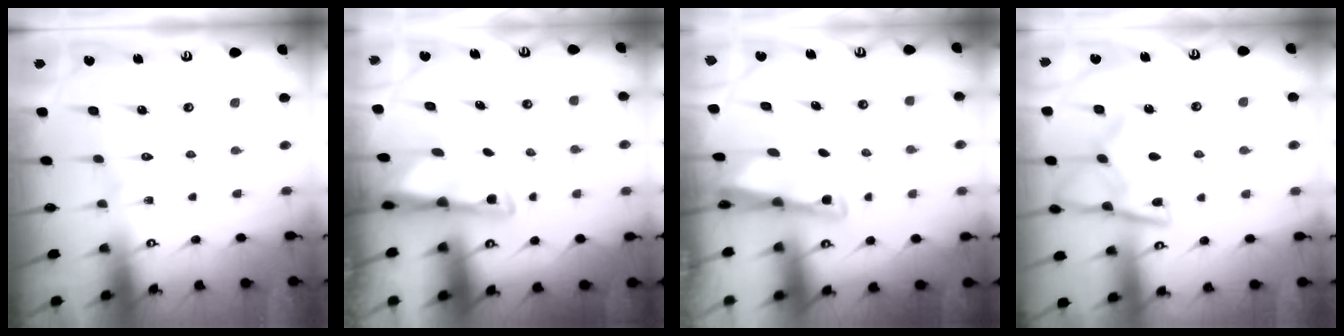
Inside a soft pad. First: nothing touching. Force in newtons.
{"total": 2.8, "press": 2.7, "slide": 0.6}
{"total": 2.7, "press": 2.7, "slide": 0.2}
{"total": 12.5, "press": 12.4, "slide": 1.2}